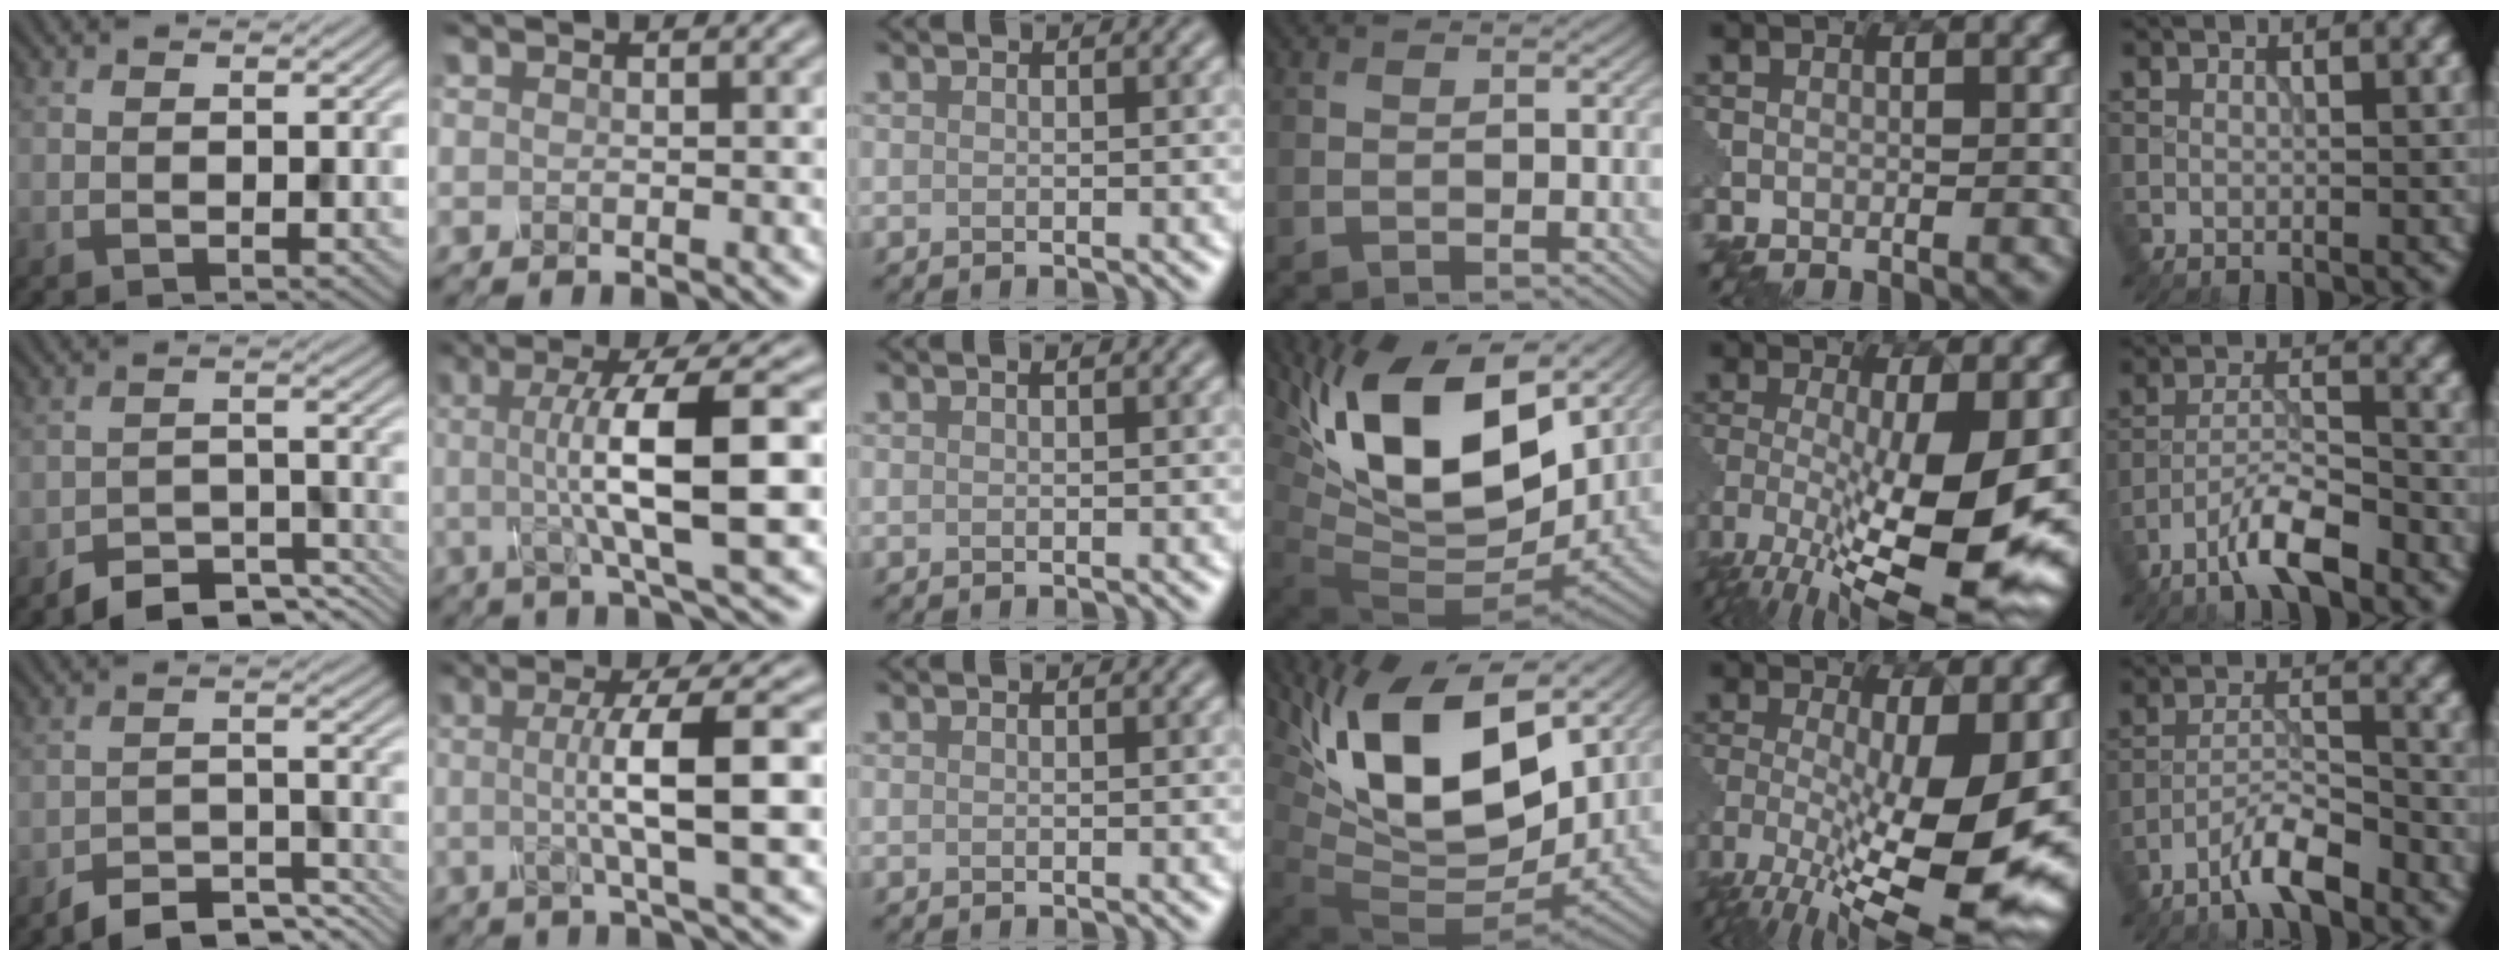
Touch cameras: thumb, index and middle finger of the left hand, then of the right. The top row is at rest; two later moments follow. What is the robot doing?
{"motion": "disassemble", "object": "glue stick"}